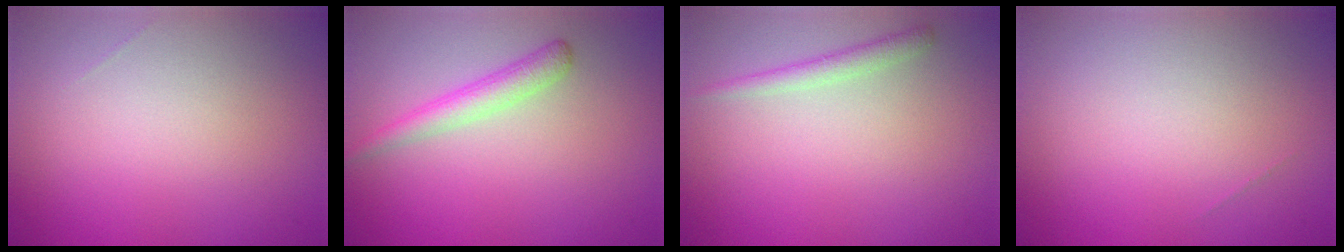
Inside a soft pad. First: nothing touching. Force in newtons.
{"total": 2.3, "press": 2.3, "slide": 0.0}
{"total": 1.4, "press": 1.4, "slide": 0.1}
{"total": 0.0}